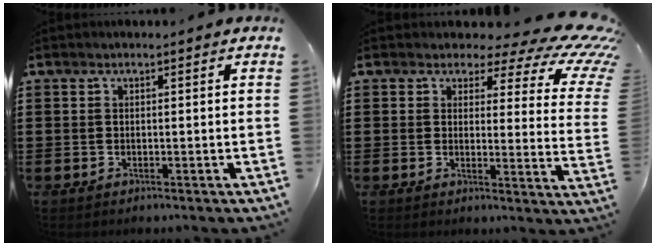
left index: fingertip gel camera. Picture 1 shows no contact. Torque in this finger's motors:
{"motor_torque": [2.14, 0.00, -0.04, -0.21]}